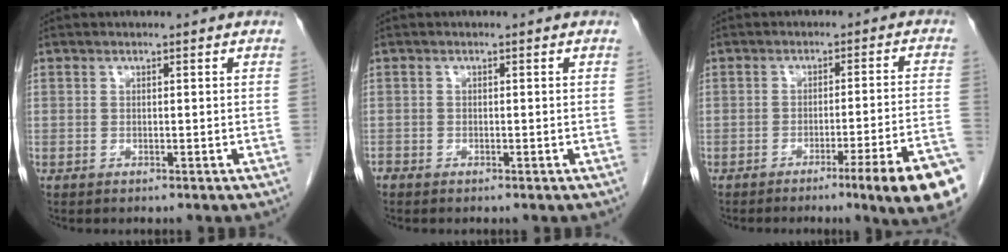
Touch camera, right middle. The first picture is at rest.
{"total": 0.6, "force": [-0.5, 0.3, 0.1], "torque": [-0.005, 0.000, -0.013]}
{"total": 12.3, "force": [-7.5, -0.9, 9.7], "torque": [-0.081, 0.000, -0.101]}